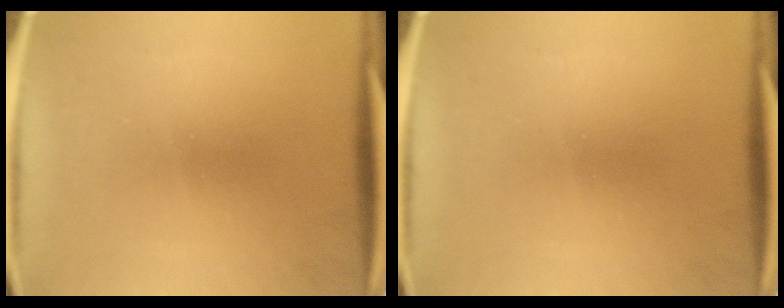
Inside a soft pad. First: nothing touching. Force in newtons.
{"total": 0.0}